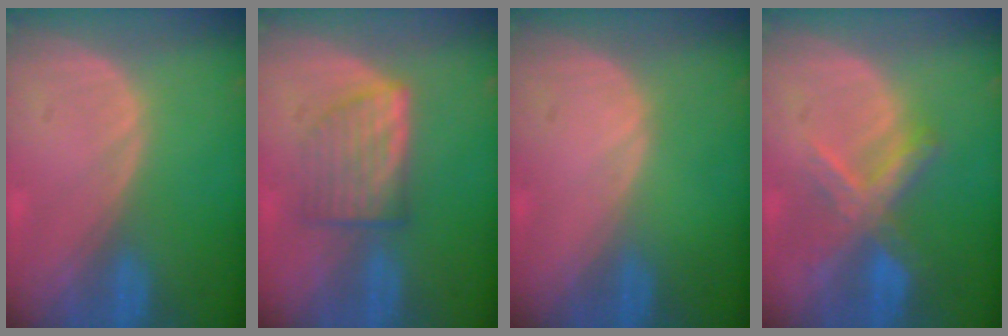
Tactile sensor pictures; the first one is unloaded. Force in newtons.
{"total": 5.9, "press": 5.7, "slide": 1.4}
{"total": 0.0}
{"total": 7.1, "press": 6.2, "slide": 3.6}